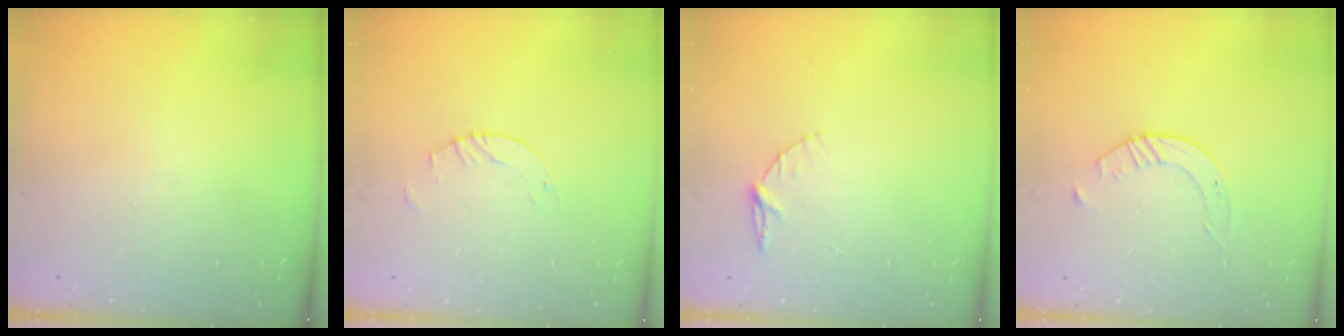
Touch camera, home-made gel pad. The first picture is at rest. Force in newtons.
{"total": 2.5, "press": 2.5, "slide": 0.1}
{"total": 5.2, "press": 5.1, "slide": 0.5}
{"total": 2.6, "press": 2.6, "slide": 0.3}